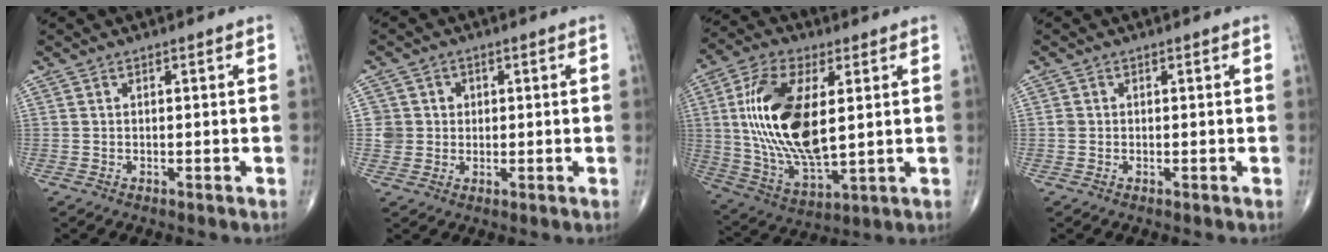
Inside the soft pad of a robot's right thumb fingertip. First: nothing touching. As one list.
[{"total": 3.9, "force": [0.6, 3.9, 0.2], "torque": [0.027, 0.003, 0.010]}, {"total": 20.2, "force": [3.1, 9.5, 17.6], "torque": [-0.346, -0.016, 0.061]}, {"total": 0.9, "force": [0.0, 0.8, 0.3], "torque": [-0.001, 0.002, 0.000]}]